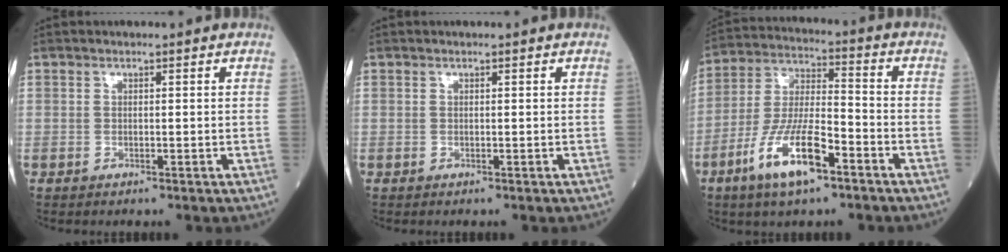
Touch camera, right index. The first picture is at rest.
{"total": 0.0}
{"total": 12.4, "force": [-6.5, 2.9, 10.1], "torque": [-0.209, -0.007, -0.122]}